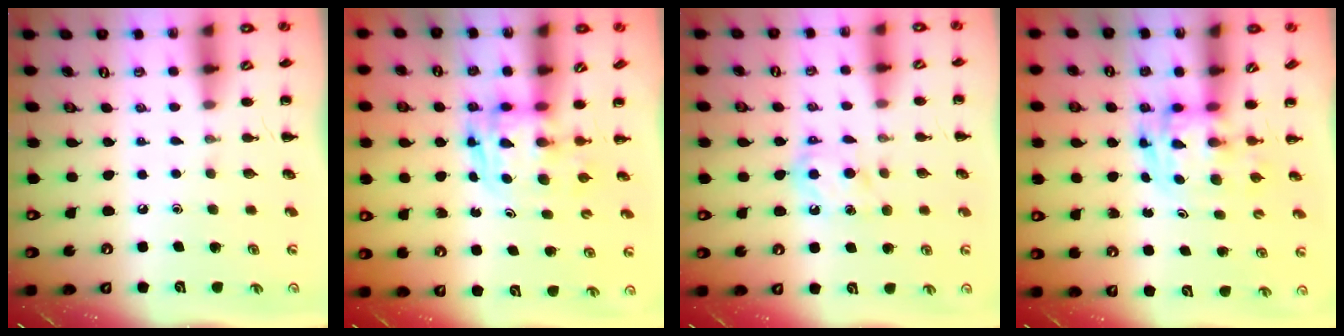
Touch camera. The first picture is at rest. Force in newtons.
{"total": 2.8, "press": 2.8, "slide": 0.2}
{"total": 6.9, "press": 6.9, "slide": 0.7}
{"total": 3.4, "press": 3.3, "slide": 0.6}